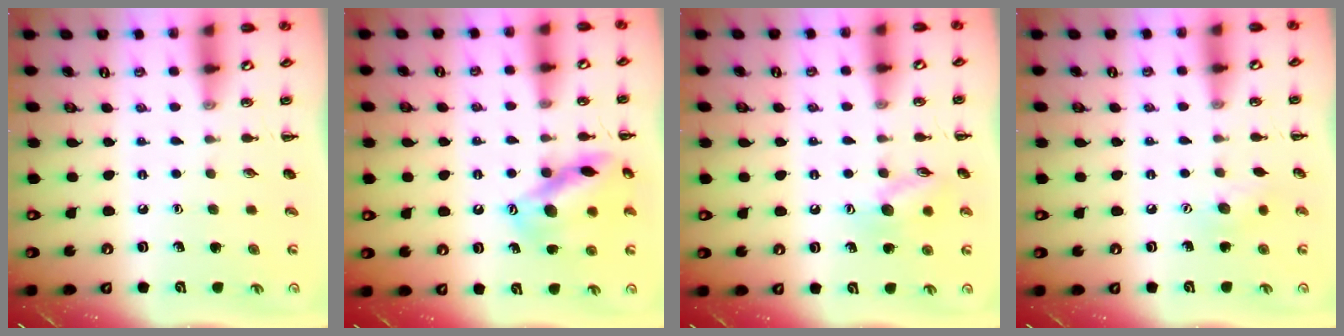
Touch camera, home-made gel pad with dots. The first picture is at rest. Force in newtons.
{"total": 14.5, "press": 14.4, "slide": 1.6}
{"total": 10.0, "press": 9.9, "slide": 1.0}
{"total": 6.7, "press": 6.6, "slide": 1.0}